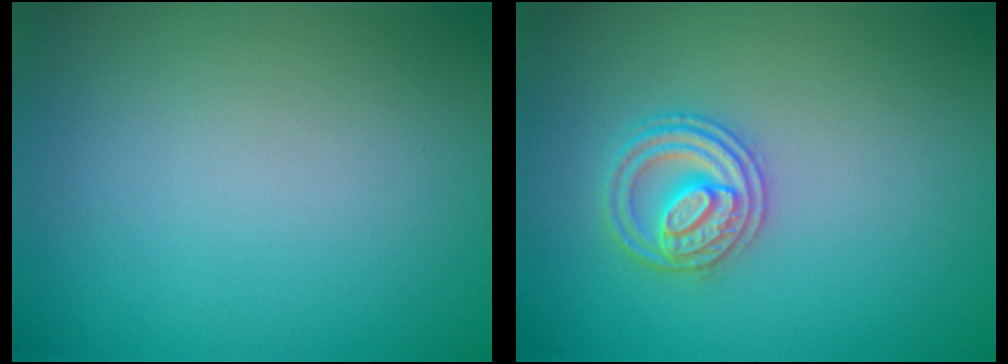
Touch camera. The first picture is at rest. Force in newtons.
{"total": 2.7, "press": 2.6, "slide": 0.3}